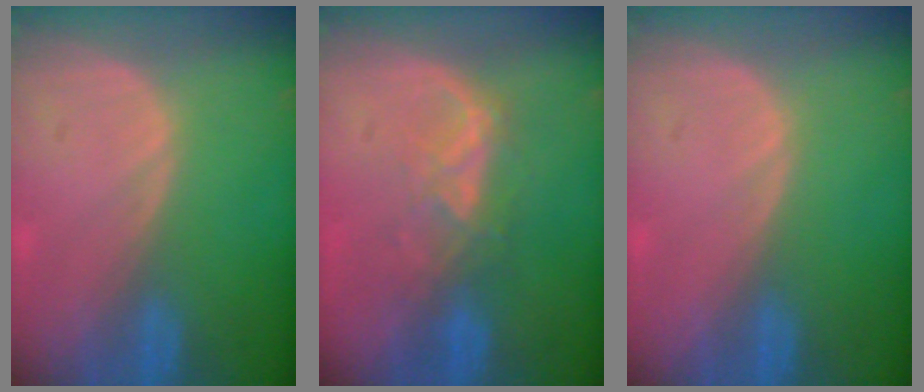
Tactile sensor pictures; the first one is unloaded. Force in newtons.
{"total": 4.1, "press": 4.1, "slide": 0.6}
{"total": 0.0}